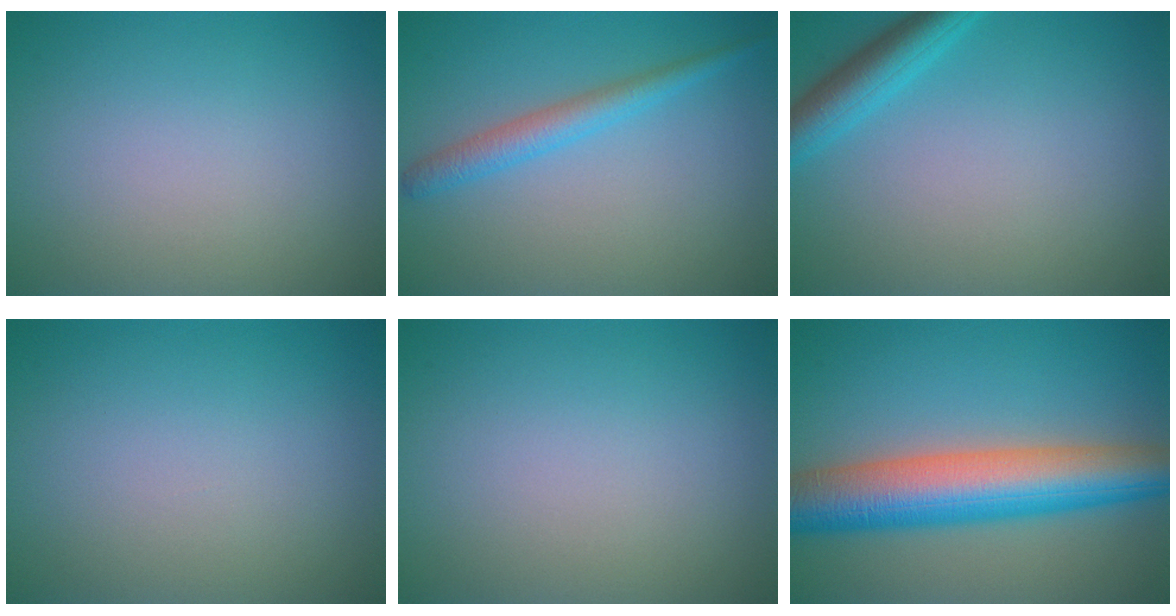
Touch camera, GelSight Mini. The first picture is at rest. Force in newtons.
{"total": 2.6, "press": 2.6, "slide": 0.2}
{"total": 3.5, "press": 3.5, "slide": 0.3}
{"total": 0.0}
{"total": 0.0}
{"total": 10.1, "press": 10.1, "slide": 0.3}